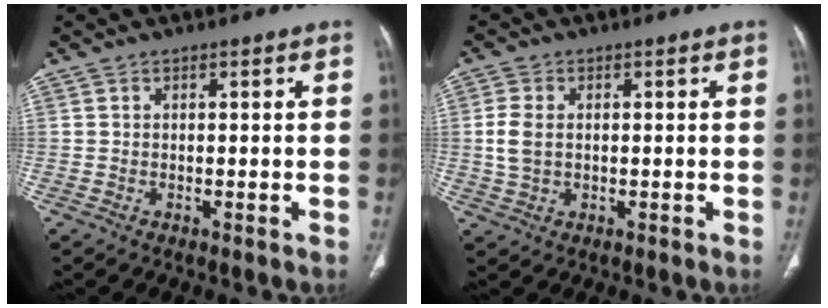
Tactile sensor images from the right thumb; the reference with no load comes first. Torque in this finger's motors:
{"motor_torque": [-0.33, 0.44, -0.20, 0.28, -0.03]}